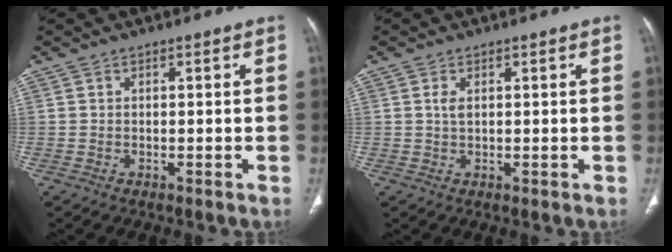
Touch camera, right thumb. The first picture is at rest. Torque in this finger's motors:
{"motor_torque": [0.57, 0.20, -0.17, 0.00, 0.04]}